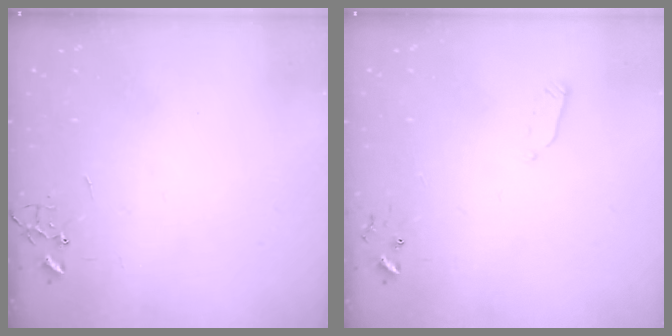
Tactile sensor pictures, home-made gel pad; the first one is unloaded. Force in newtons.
{"total": 4.0, "press": 3.9, "slide": 1.0}